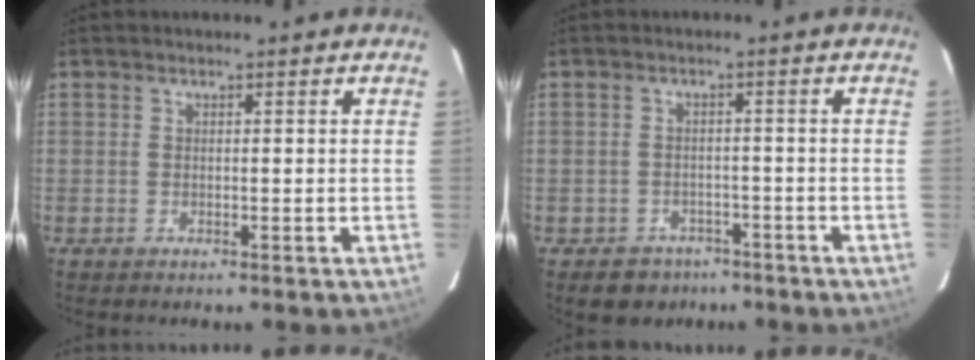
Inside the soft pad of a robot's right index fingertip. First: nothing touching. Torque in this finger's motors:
{"motor_torque": [0.32, -0.37, -0.04, -0.06]}